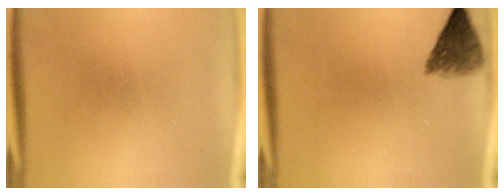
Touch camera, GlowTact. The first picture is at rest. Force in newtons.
{"total": 5.0}